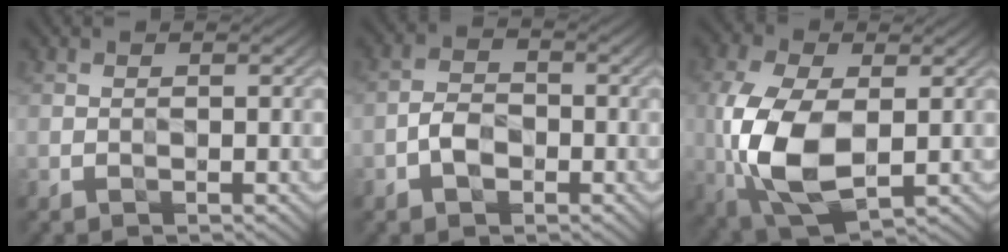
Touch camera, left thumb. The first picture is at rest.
{"total": 3.5, "force": [-1.5, 2.2, 2.2], "torque": [-0.040, 0.005, -0.036]}
{"total": 12.5, "force": [-1.1, 6.9, 10.3], "torque": [-0.264, -0.009, -0.015]}